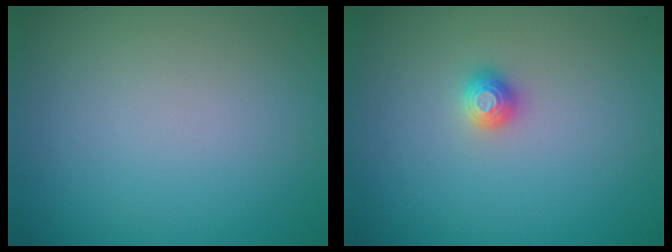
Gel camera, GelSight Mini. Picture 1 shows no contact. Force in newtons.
{"total": 1.2, "press": 1.2, "slide": 0.2}